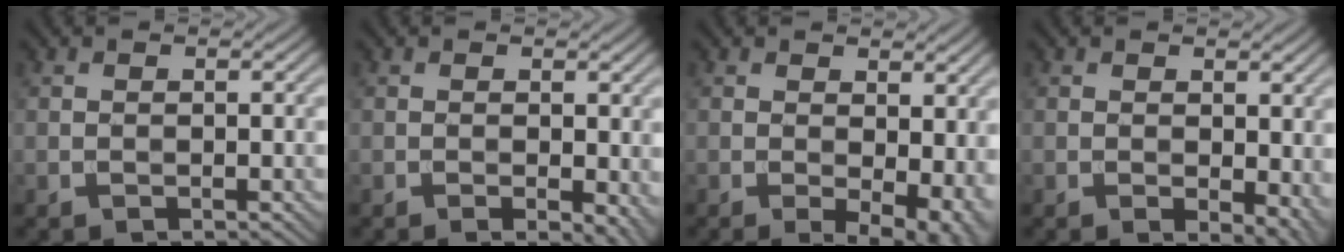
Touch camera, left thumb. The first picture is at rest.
{"total": 3.1, "force": [-0.7, 1.2, 2.8], "torque": [-0.037, -0.006, -0.008]}
{"total": 6.1, "force": [0.0, 3.0, 5.3], "torque": [-0.074, -0.009, 0.006]}
{"total": 4.3, "force": [-0.1, 2.3, 3.6], "torque": [-0.044, -0.008, 0.004]}